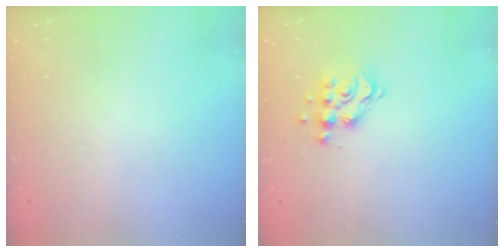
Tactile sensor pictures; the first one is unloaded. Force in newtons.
{"total": 11.2, "press": 11.1, "slide": 0.9}